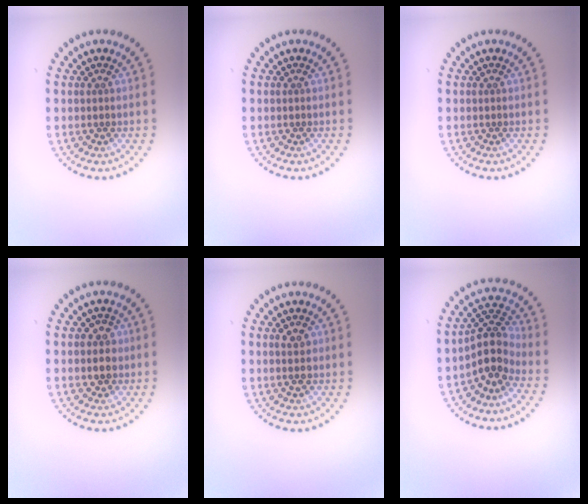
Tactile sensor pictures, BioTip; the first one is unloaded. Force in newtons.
{"total": 0.0}
{"total": 0.0}
{"total": 2.0, "press": 1.9, "slide": 0.8}
{"total": 1.5, "press": 1.5, "slide": 0.0}
{"total": 3.8, "press": 2.9, "slide": 2.5}